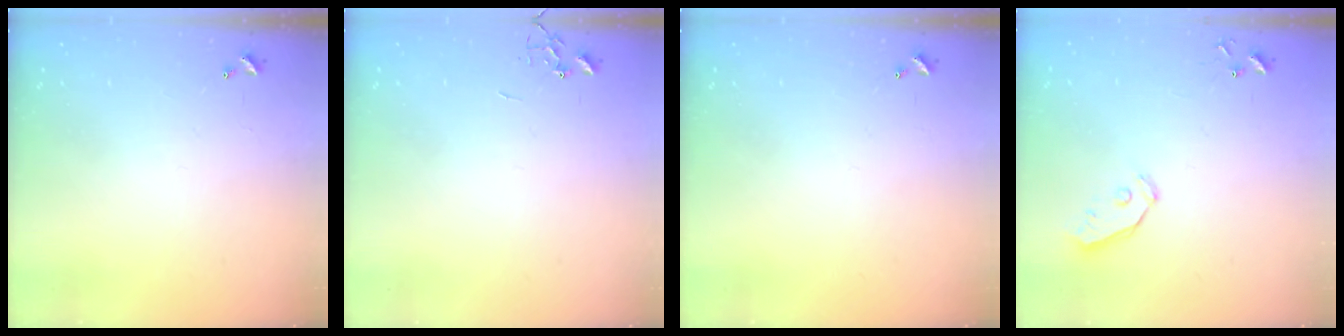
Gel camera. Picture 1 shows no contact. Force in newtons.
{"total": 0.0}
{"total": 0.0}
{"total": 4.9, "press": 4.9, "slide": 0.2}